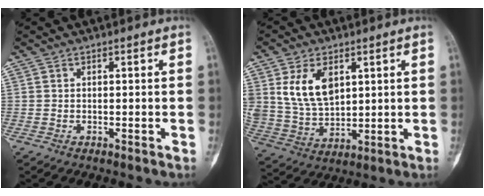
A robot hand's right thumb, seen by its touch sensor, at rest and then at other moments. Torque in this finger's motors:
{"motor_torque": [-0.01, 1.10, 0.29, 0.04, 0.29]}